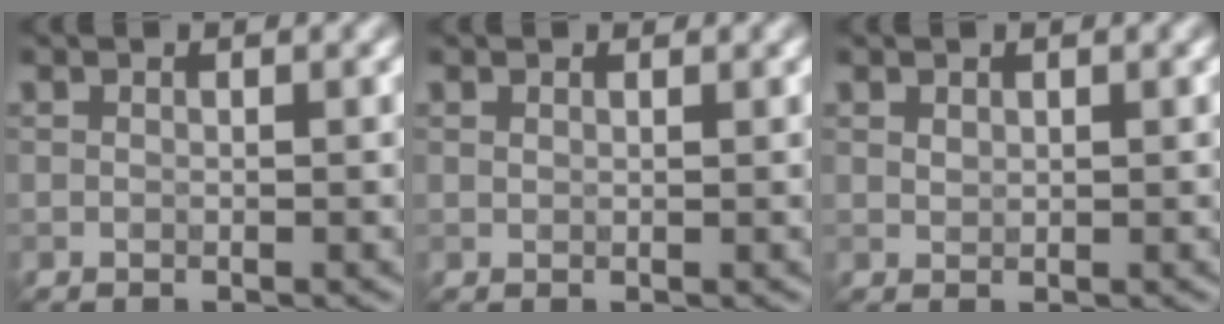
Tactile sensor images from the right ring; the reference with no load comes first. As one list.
[{"total": 0.7, "force": [0.6, 0.3, 0.2], "torque": [-0.006, -0.001, 0.010]}, {"total": 0.6, "force": [0.4, 0.4, 0.3], "torque": [-0.008, -0.001, 0.011]}]